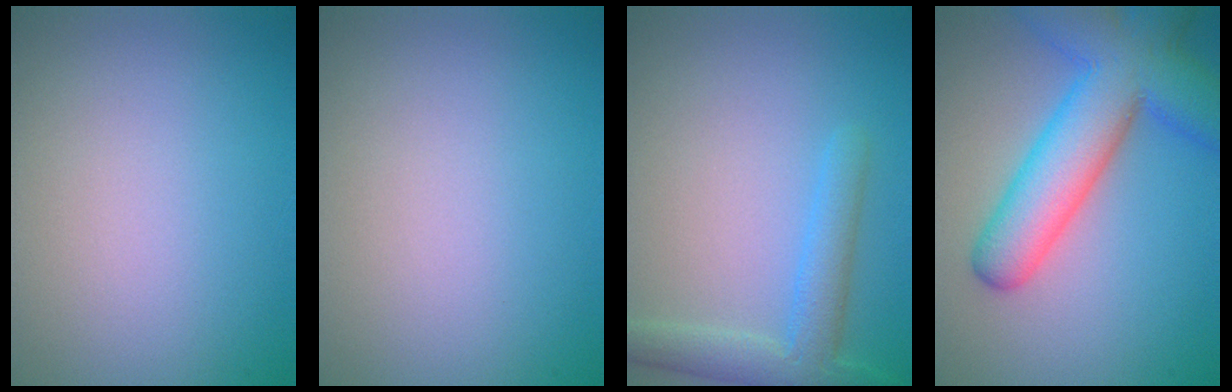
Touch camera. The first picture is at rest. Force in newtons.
{"total": 0.0}
{"total": 3.8, "press": 3.8, "slide": 0.3}
{"total": 9.1, "press": 9.1, "slide": 0.6}